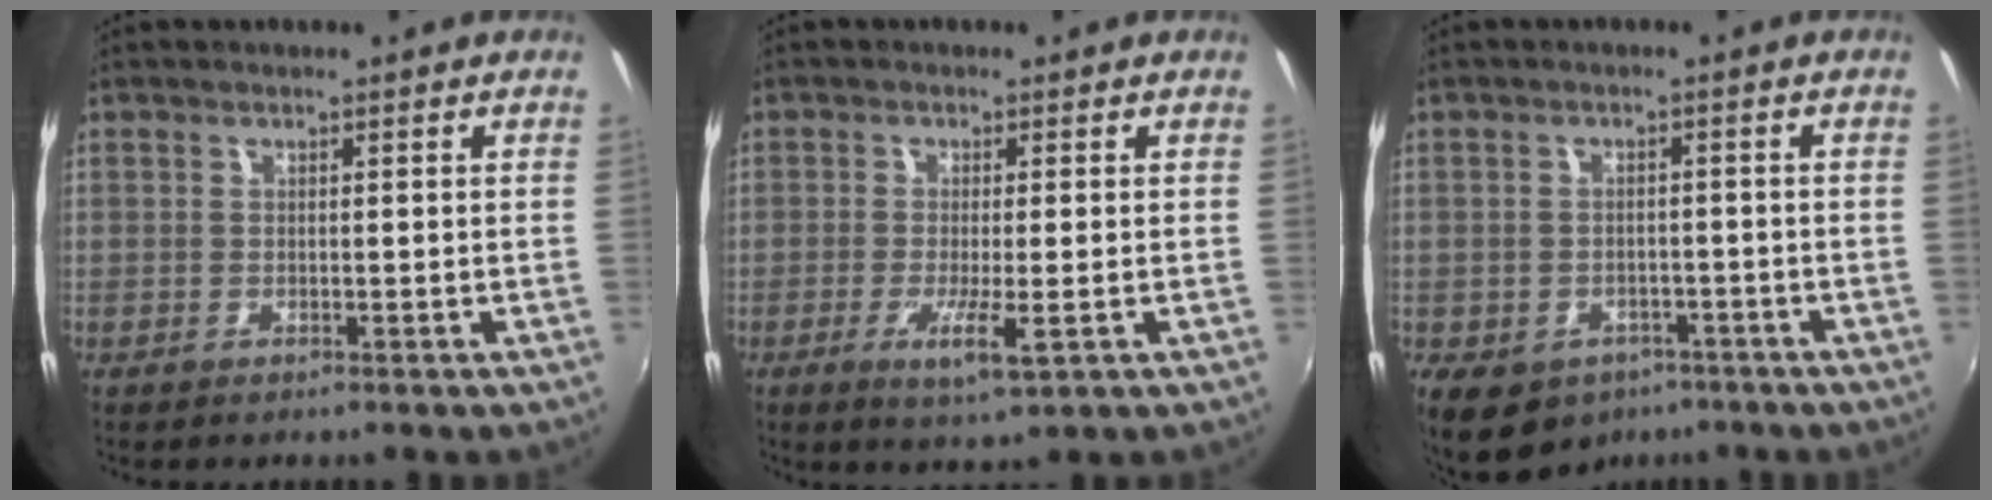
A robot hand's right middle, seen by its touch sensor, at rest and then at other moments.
{"total": 5.2, "force": [-1.8, 0.5, 4.8], "torque": [-0.099, -0.016, -0.033]}
{"total": 10.7, "force": [-6.4, 7.4, 4.4], "torque": [-0.107, -0.013, -0.083]}